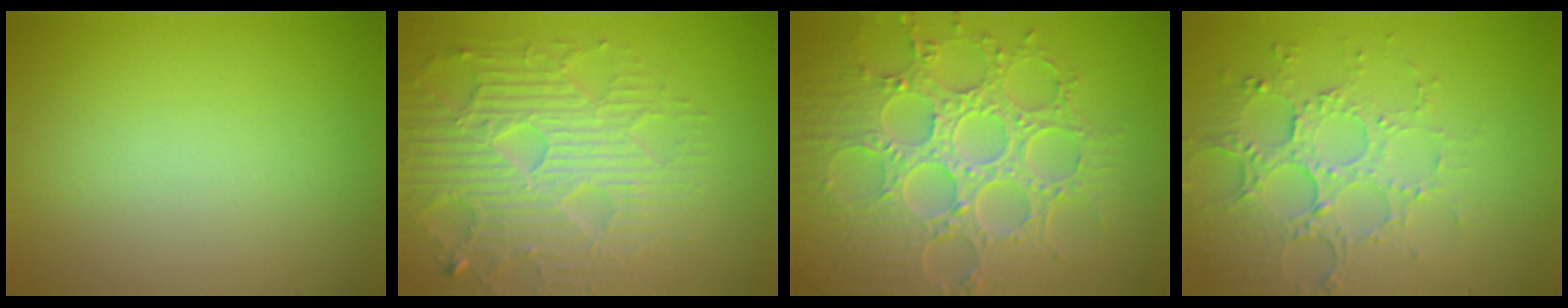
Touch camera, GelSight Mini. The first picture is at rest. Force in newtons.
{"total": 6.6, "press": 5.5, "slide": 3.6}
{"total": 8.8, "press": 6.4, "slide": 5.9}
{"total": 5.2, "press": 3.8, "slide": 3.5}